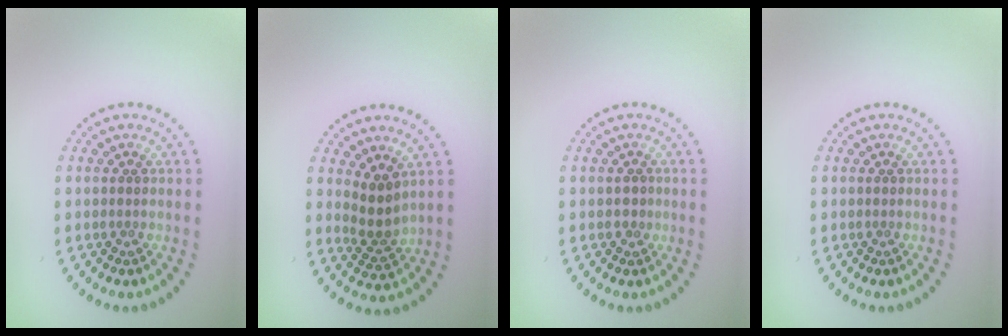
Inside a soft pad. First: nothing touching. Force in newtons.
{"total": 2.5, "press": 2.0, "slide": 1.6}
{"total": 0.7, "press": 0.6, "slide": 0.3}
{"total": 0.0}